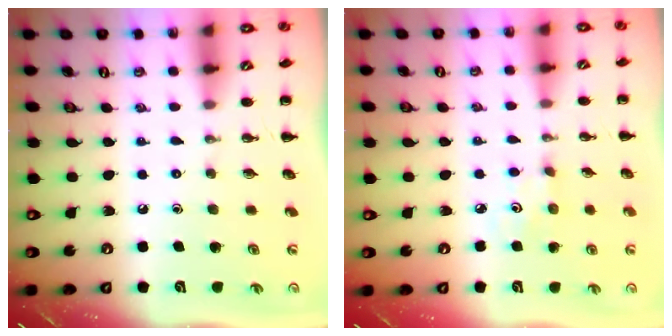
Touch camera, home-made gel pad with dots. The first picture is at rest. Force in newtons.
{"total": 2.7, "press": 2.7, "slide": 0.3}